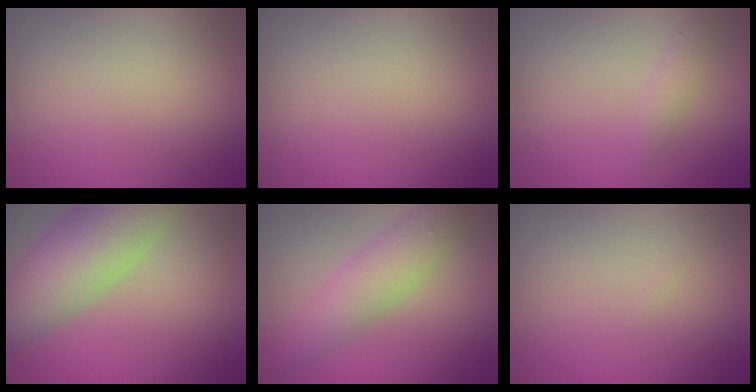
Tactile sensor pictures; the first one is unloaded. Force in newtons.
{"total": 0.0}
{"total": 1.4, "press": 1.4, "slide": 0.0}
{"total": 8.3, "press": 8.3, "slide": 0.4}
{"total": 4.3, "press": 4.3, "slide": 0.1}
{"total": 0.0}